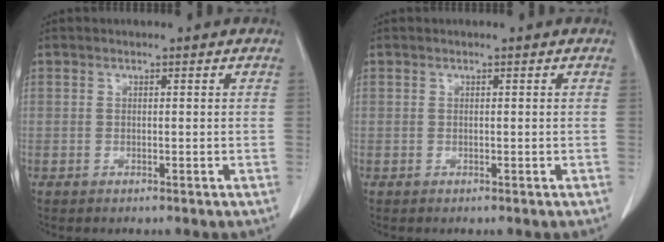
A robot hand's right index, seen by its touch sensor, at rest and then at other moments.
{"total": 0.0}